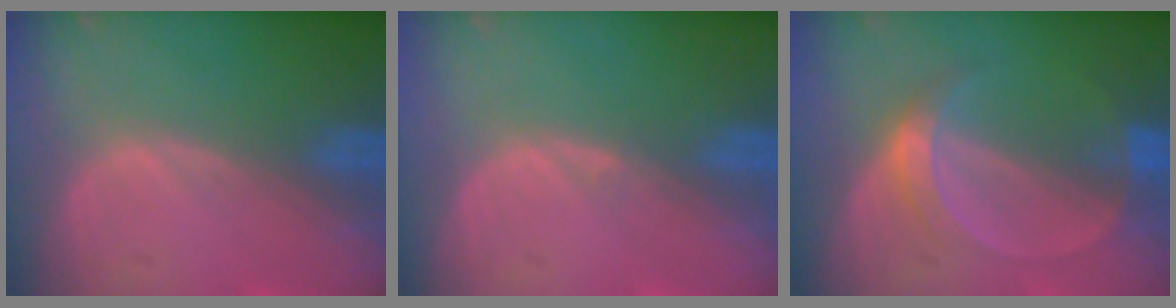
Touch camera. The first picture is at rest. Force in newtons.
{"total": 0.6, "press": 0.4, "slide": 0.5}
{"total": 5.0, "press": 4.5, "slide": 2.1}